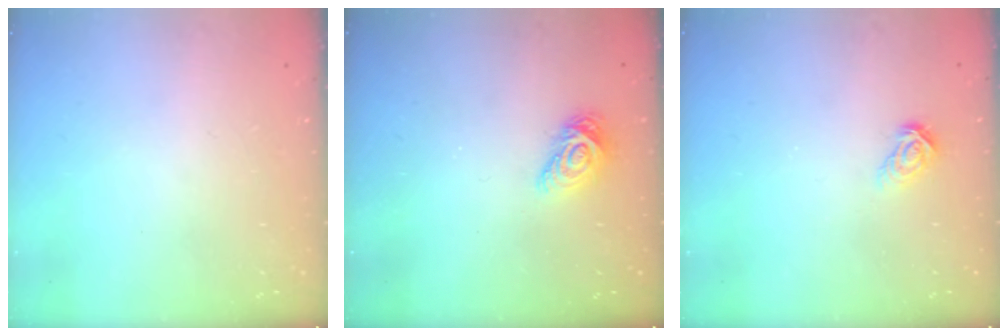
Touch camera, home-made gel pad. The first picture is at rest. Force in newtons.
{"total": 9.0, "press": 9.0, "slide": 0.4}
{"total": 6.2, "press": 6.2, "slide": 0.4}